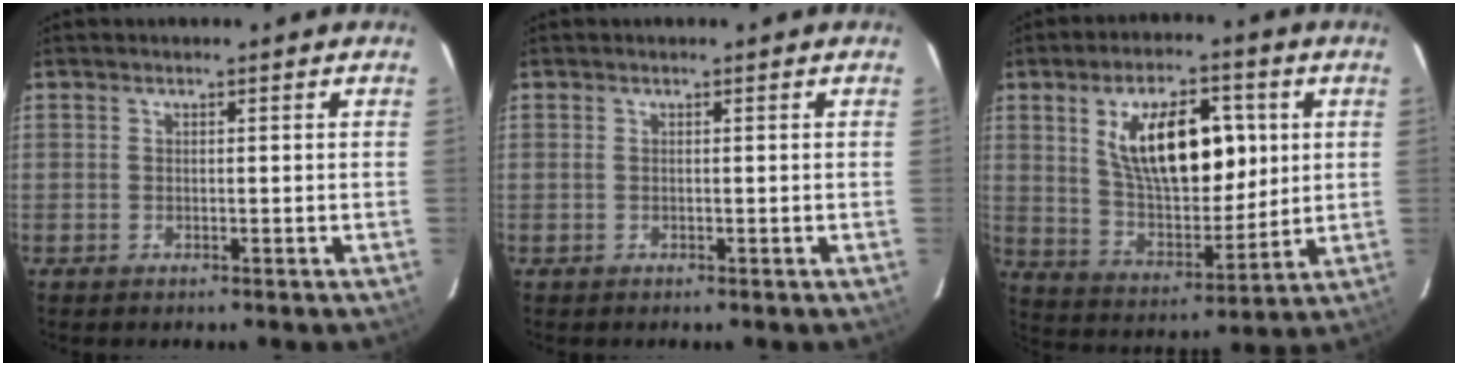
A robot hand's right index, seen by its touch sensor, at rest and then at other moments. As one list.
[{"total": 0.0}, {"total": 17.2, "force": [5.0, 8.5, 14.1], "torque": [-0.233, 0.008, 0.099]}]